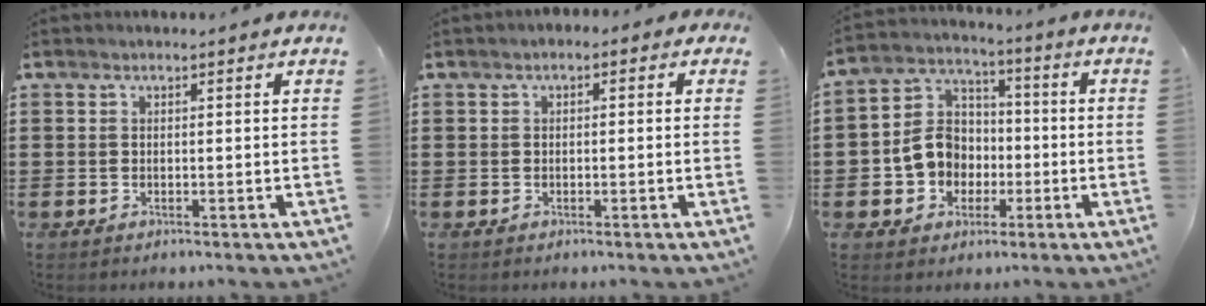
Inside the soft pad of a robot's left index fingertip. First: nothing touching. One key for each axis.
{"total": 1.1, "fx": -0.7, "fy": 0.7, "fz": 0.5, "tx": -0.014, "ty": 0.005, "tz": -0.017}
{"total": 8.5, "fx": -1.8, "fy": 7.6, "fz": 3.2, "tx": -0.099, "ty": 0.022, "tz": -0.034}